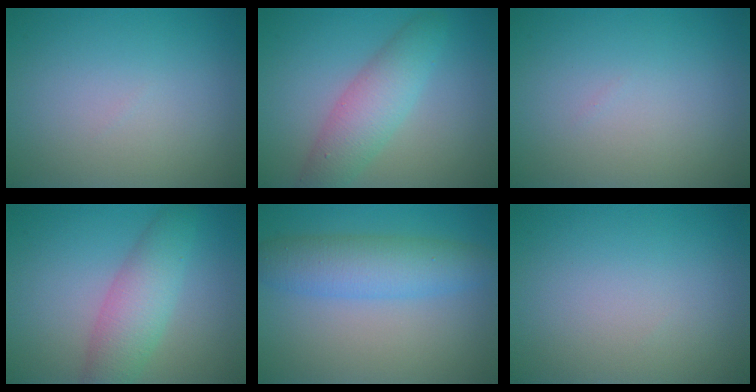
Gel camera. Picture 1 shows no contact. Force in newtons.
{"total": 4.5, "press": 4.5, "slide": 0.1}
{"total": 0.0}
{"total": 4.7, "press": 4.7, "slide": 0.1}
{"total": 4.9, "press": 4.9, "slide": 0.2}
{"total": 0.0}